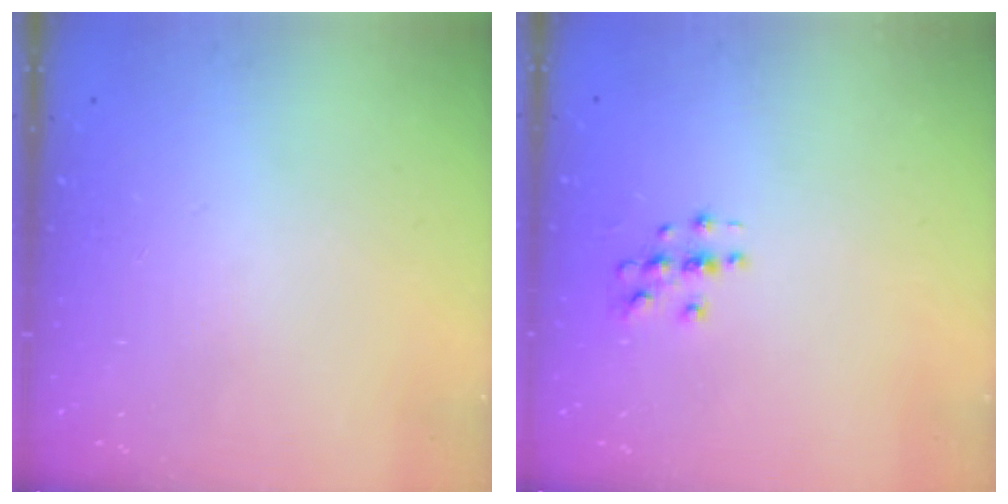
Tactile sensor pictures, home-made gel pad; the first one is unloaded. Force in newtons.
{"total": 3.4, "press": 3.4, "slide": 0.2}